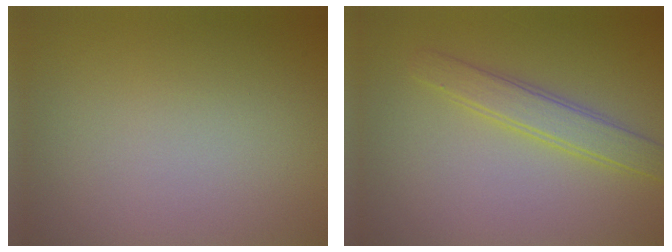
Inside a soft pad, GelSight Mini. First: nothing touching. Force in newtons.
{"total": 2.9, "press": 2.9, "slide": 0.1}